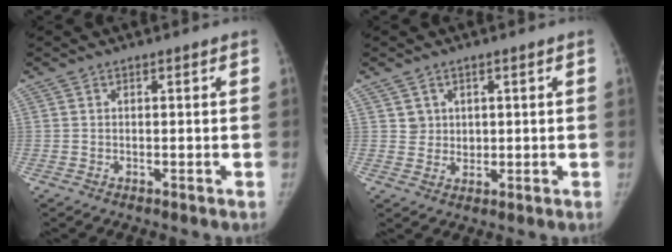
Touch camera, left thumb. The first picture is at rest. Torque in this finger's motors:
{"motor_torque": [-0.35, -0.15, 0.06, 0.04, 0.03]}